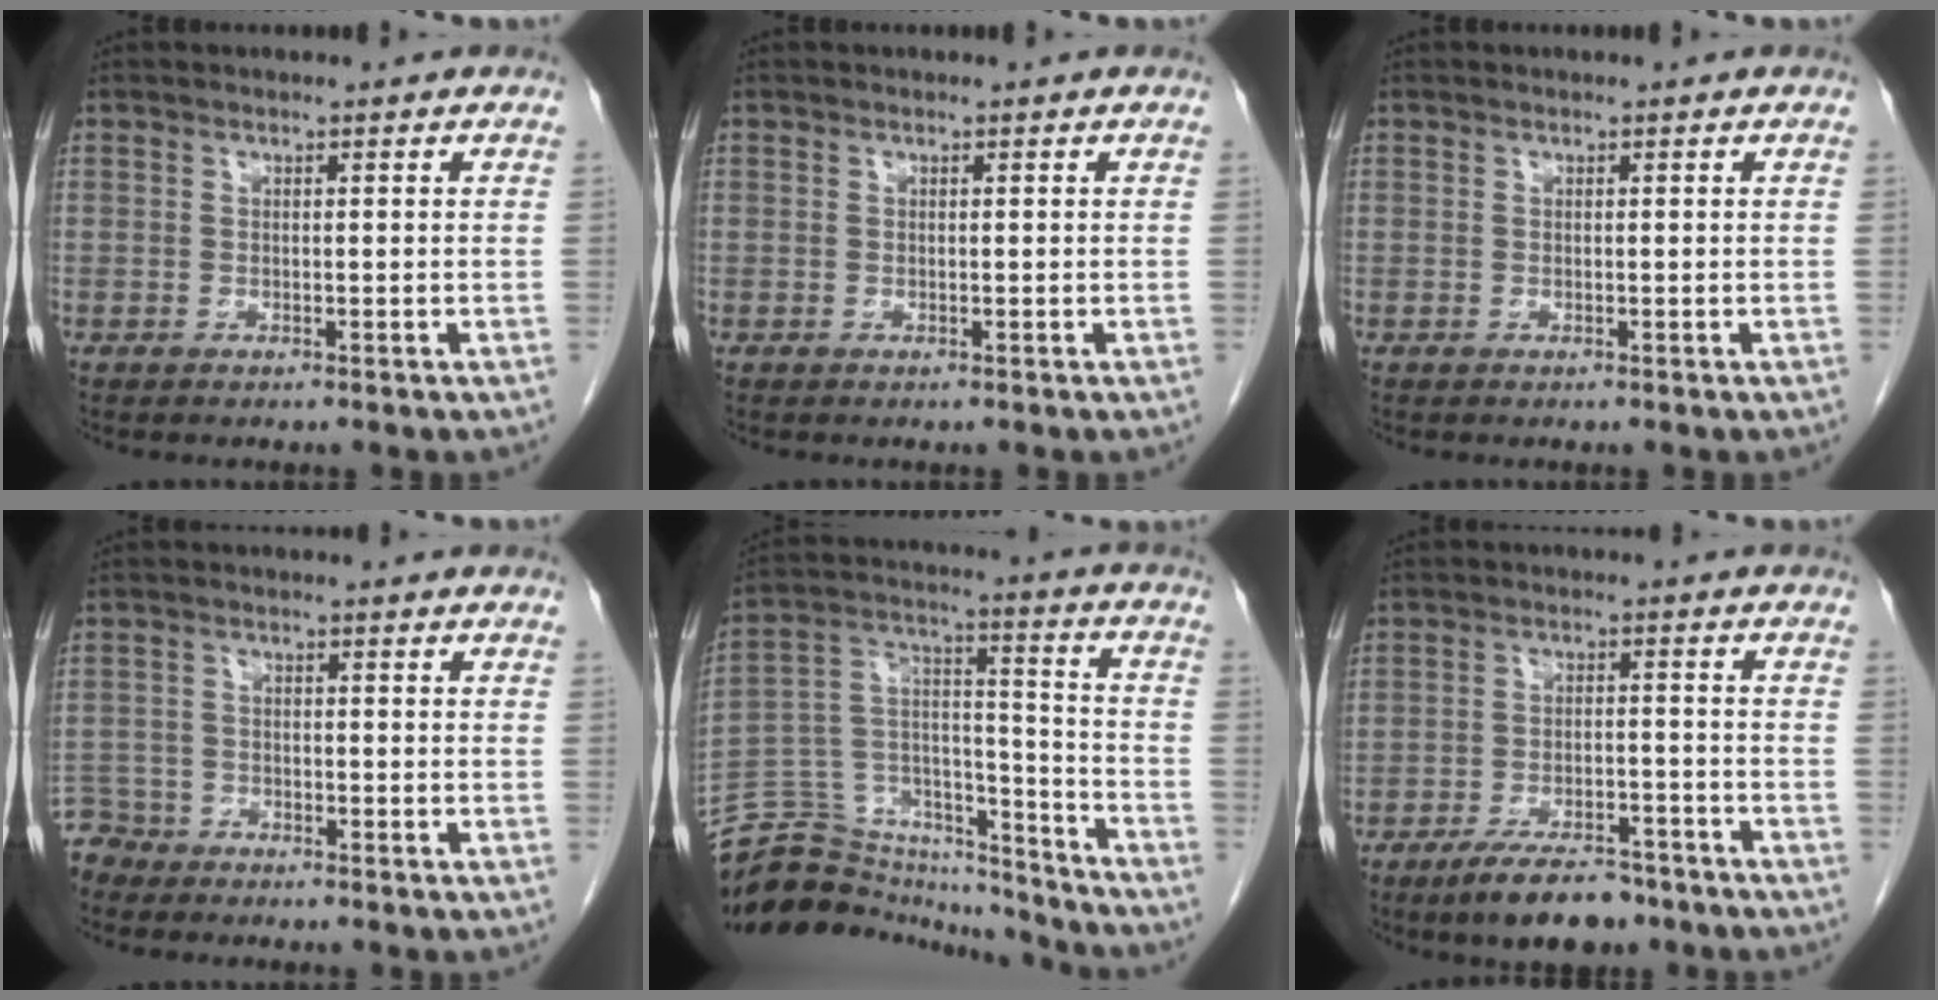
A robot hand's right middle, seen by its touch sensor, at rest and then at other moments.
{"total": 0.0}
{"total": 0.0}
{"total": 4.3, "force": [-4.0, 1.5, -1.0], "torque": [0.020, -0.006, -0.082]}
{"total": 21.6, "force": [-20.2, 6.0, 4.6], "torque": [-0.111, 0.051, -0.323]}
{"total": 8.8, "force": [-6.9, 2.9, 4.7], "torque": [-0.074, -0.006, -0.115]}